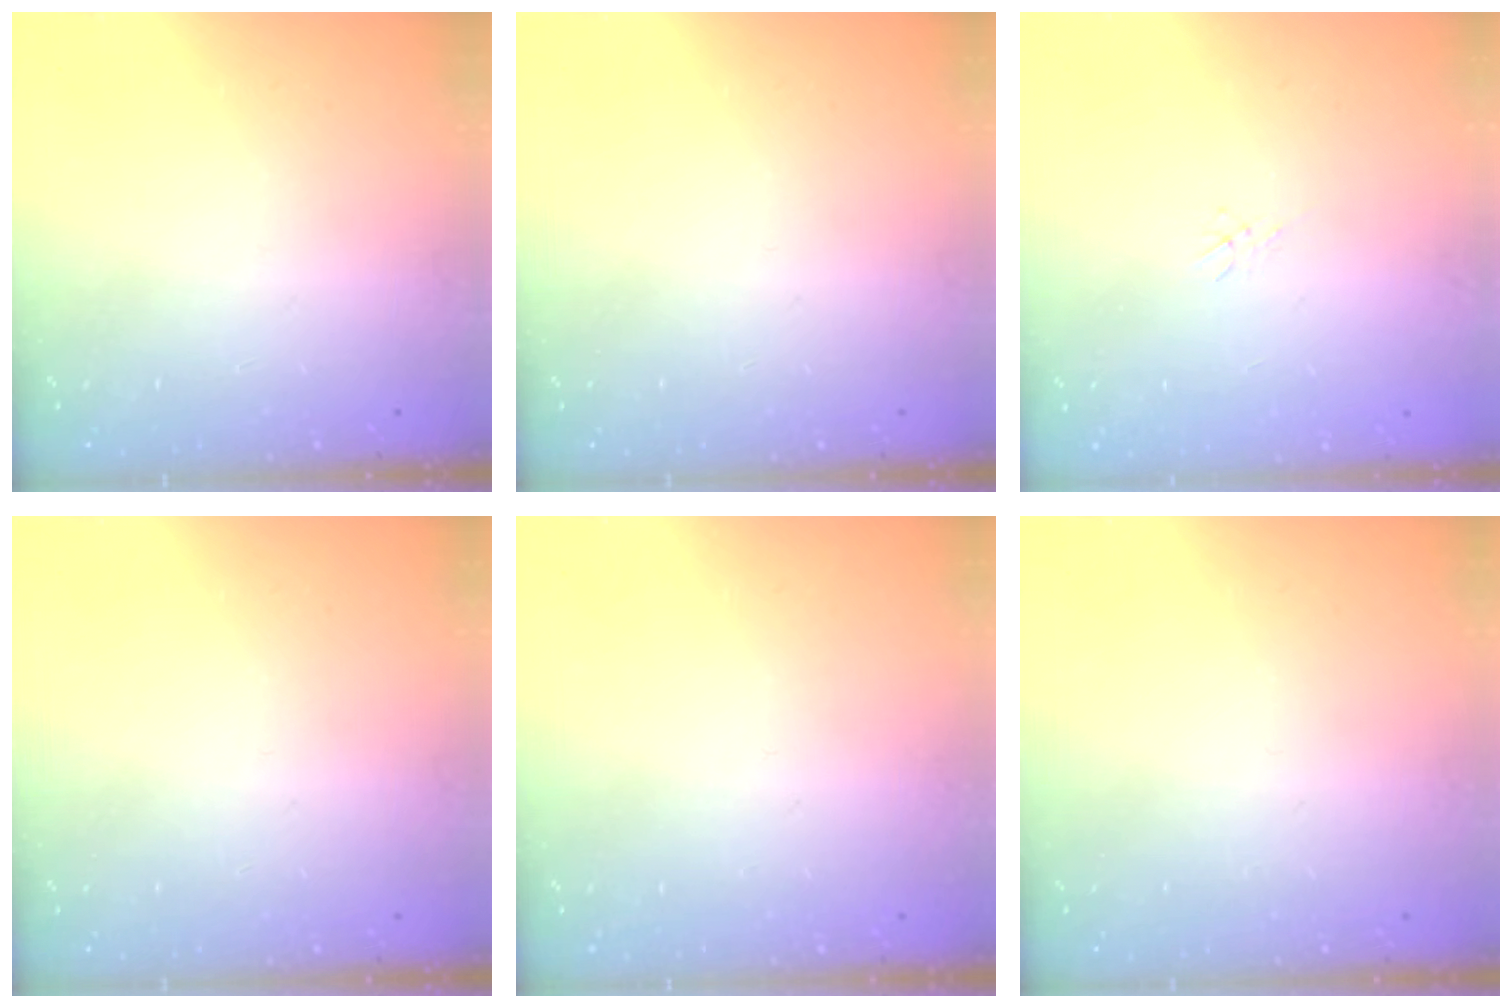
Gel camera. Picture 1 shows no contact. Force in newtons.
{"total": 0.0}
{"total": 1.2, "press": 1.1, "slide": 0.3}
{"total": 0.0}
{"total": 0.0}
{"total": 0.0}